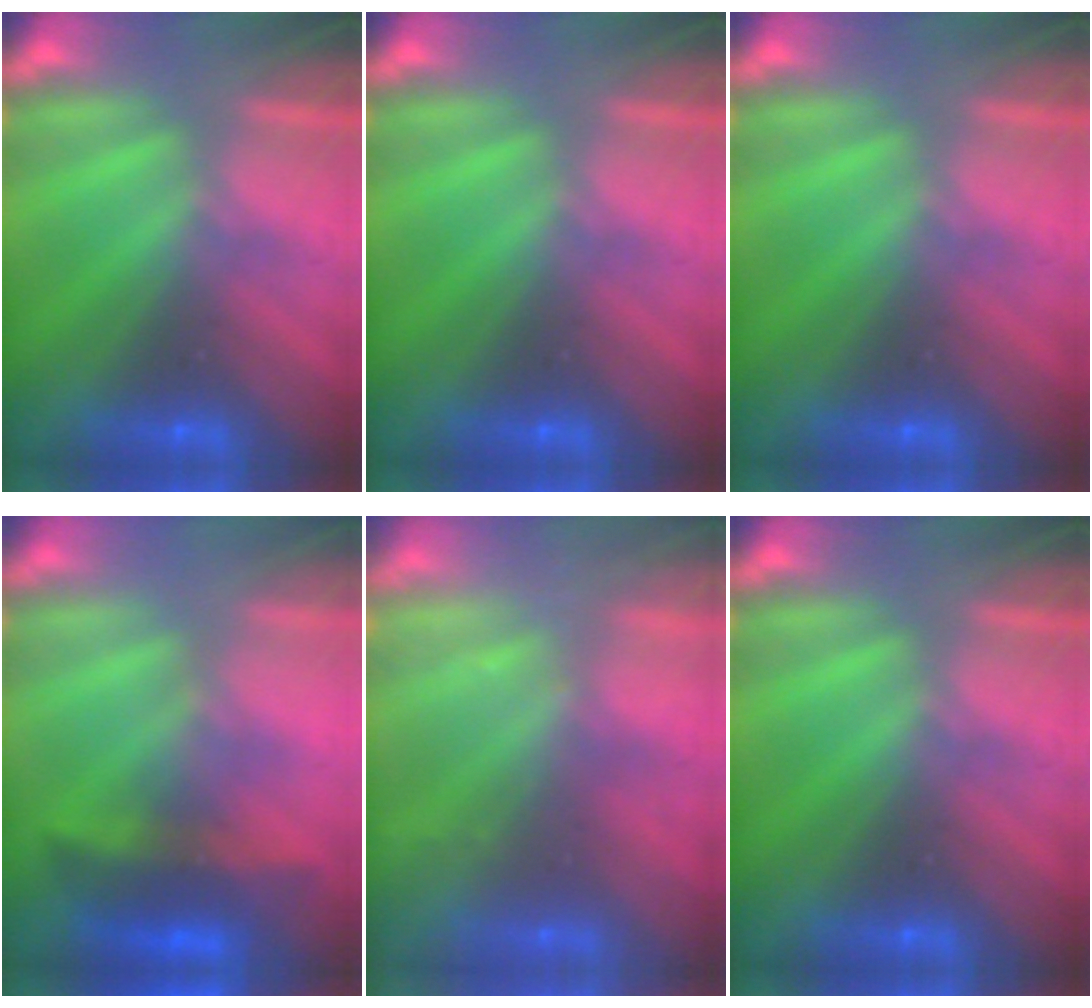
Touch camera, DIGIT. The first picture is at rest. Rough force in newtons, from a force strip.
{"total": 0.0}
{"total": 0.0}
{"total": 3.2}
{"total": 2.3}
{"total": 0.0}